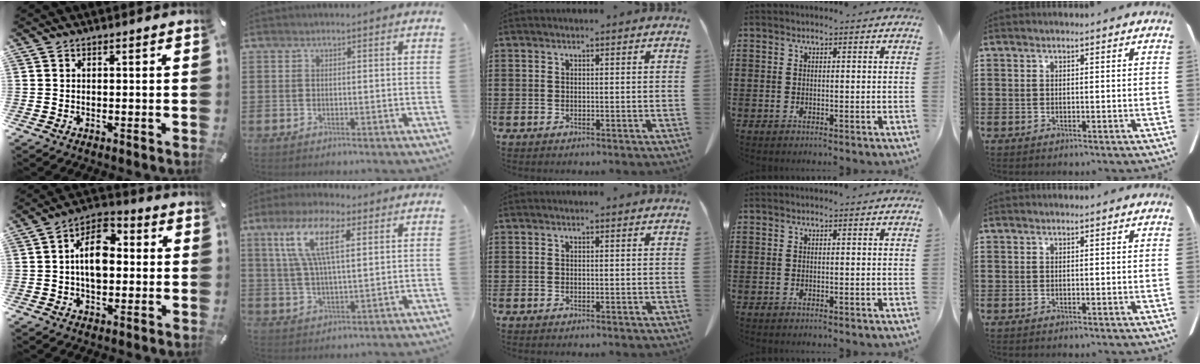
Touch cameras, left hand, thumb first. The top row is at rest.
{"thumb": {"total": 10.4, "force": [0.2, 6.8, 7.9], "torque": [-0.133, 0.010, 0.001]}, "index": {"total": 10.8, "force": [4.6, 3.9, 8.9], "torque": [-0.184, 0.015, 0.082]}}